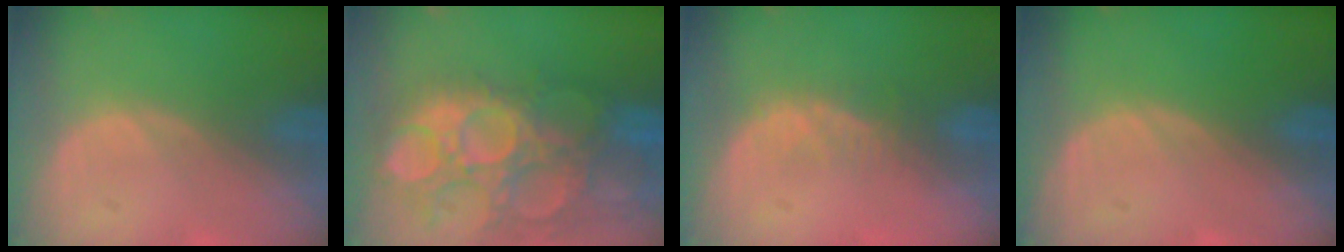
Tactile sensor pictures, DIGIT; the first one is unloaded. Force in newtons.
{"total": 15.1, "press": 12.7, "slide": 8.3}
{"total": 2.8, "press": 2.3, "slide": 1.7}
{"total": 0.0}